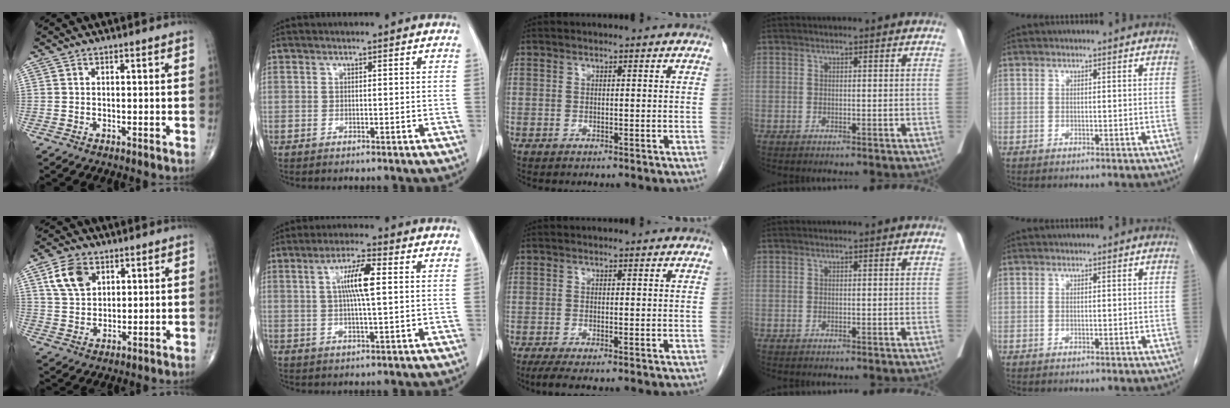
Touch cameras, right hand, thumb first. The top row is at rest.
{"thumb": {"total": 7.7, "force": [3.5, 5.2, 4.5], "torque": [-0.069, -0.011, 0.070]}, "index": {"total": 6.8, "force": [1.3, 0.6, 6.7], "torque": [-0.123, 0.006, 0.023]}, "middle": {"total": 2.6, "force": [-1.8, 0.2, 1.9], "torque": [-0.040, -0.011, -0.034]}}